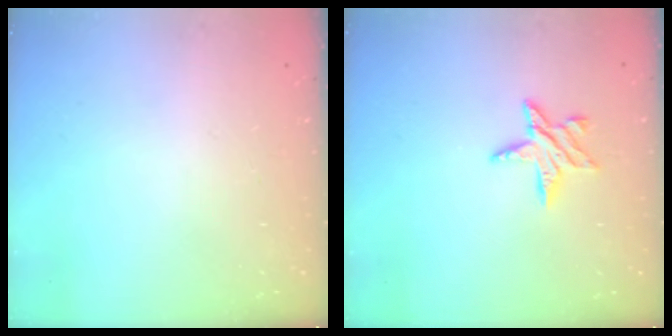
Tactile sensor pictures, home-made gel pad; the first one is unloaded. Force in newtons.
{"total": 7.4, "press": 7.4, "slide": 0.1}